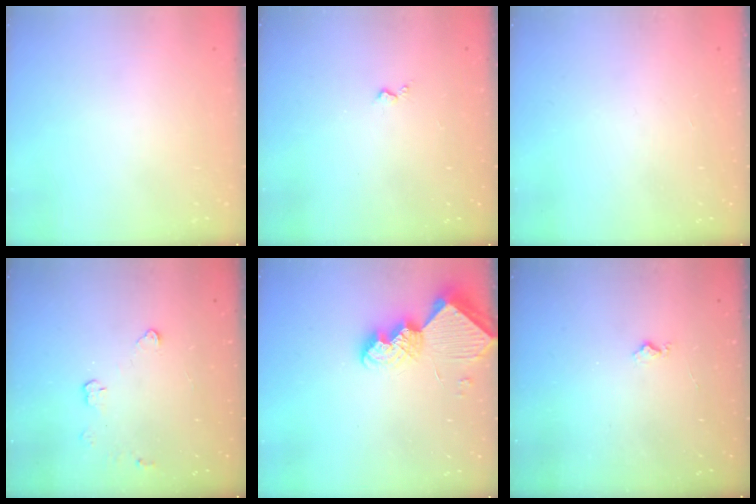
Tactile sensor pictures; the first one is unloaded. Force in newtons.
{"total": 3.0, "press": 2.9, "slide": 0.5}
{"total": 0.0}
{"total": 3.6, "press": 3.6, "slide": 0.4}
{"total": 10.4, "press": 10.3, "slide": 0.8}
{"total": 4.1, "press": 4.1, "slide": 0.4}